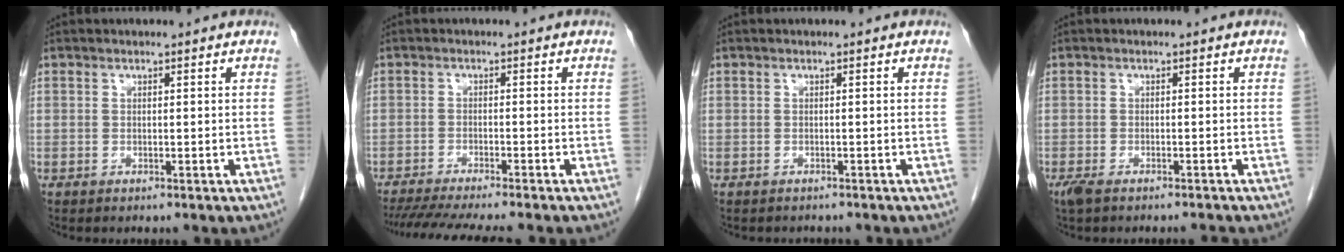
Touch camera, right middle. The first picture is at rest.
{"total": 11.7, "force": [-10.2, -0.1, 5.6], "torque": [-0.073, -0.020, -0.151]}
{"total": 2.0, "force": [-1.8, 0.7, 0.3], "torque": [-0.009, -0.003, -0.021]}
{"total": 4.0, "force": [-3.4, 0.6, 2.0], "torque": [-0.035, -0.008, -0.057]}